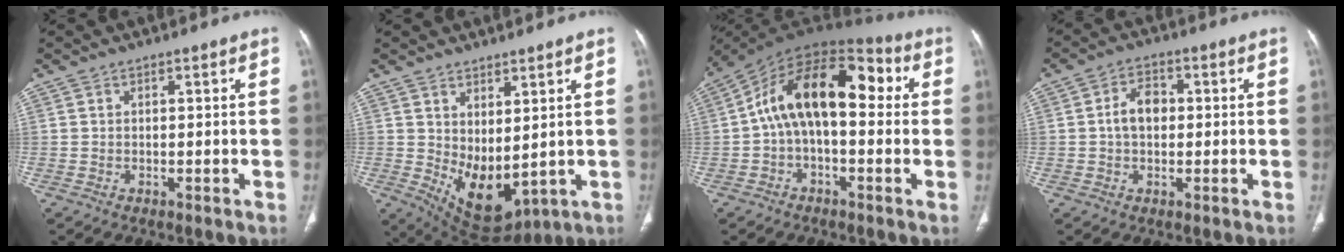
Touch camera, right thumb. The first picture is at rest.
{"total": 10.1, "force": [1.0, 5.5, 8.5], "torque": [-0.126, -0.025, 0.049]}
{"total": 17.0, "force": [1.5, 9.4, 14.2], "torque": [-0.206, 0.056, 0.011]}
{"total": 5.5, "force": [0.2, 3.8, 4.0], "torque": [-0.062, 0.015, -0.002]}